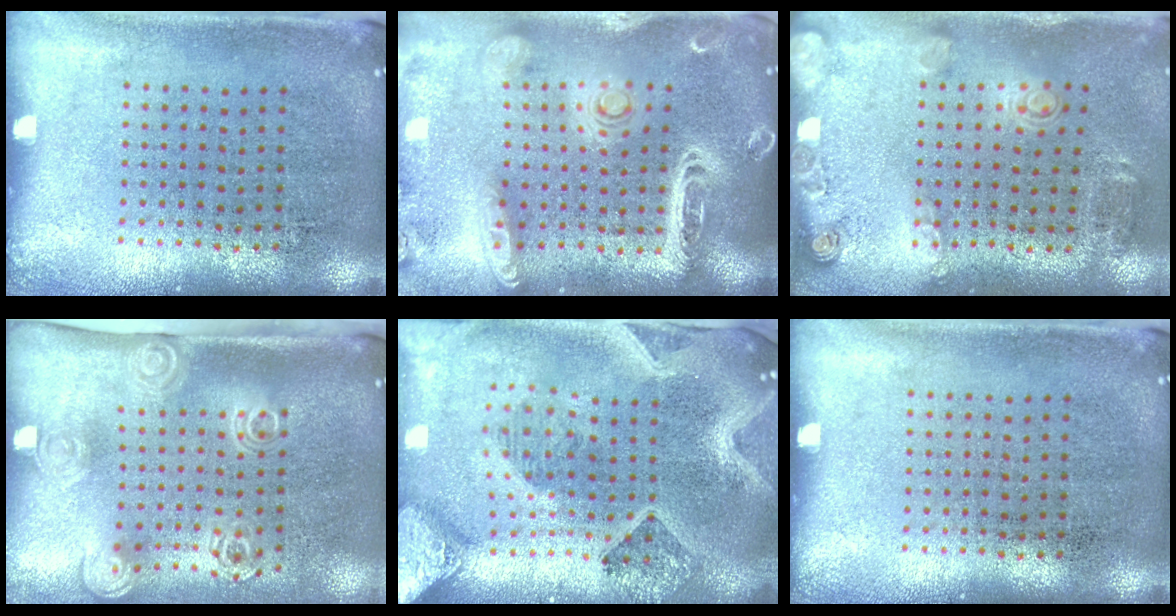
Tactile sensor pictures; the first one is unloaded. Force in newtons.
{"total": 3.0, "press": 2.5, "slide": 1.6}
{"total": 1.9, "press": 1.3, "slide": 1.4}
{"total": 2.0, "press": 1.4, "slide": 1.5}
{"total": 3.6, "press": 2.9, "slide": 2.1}
{"total": 0.0}